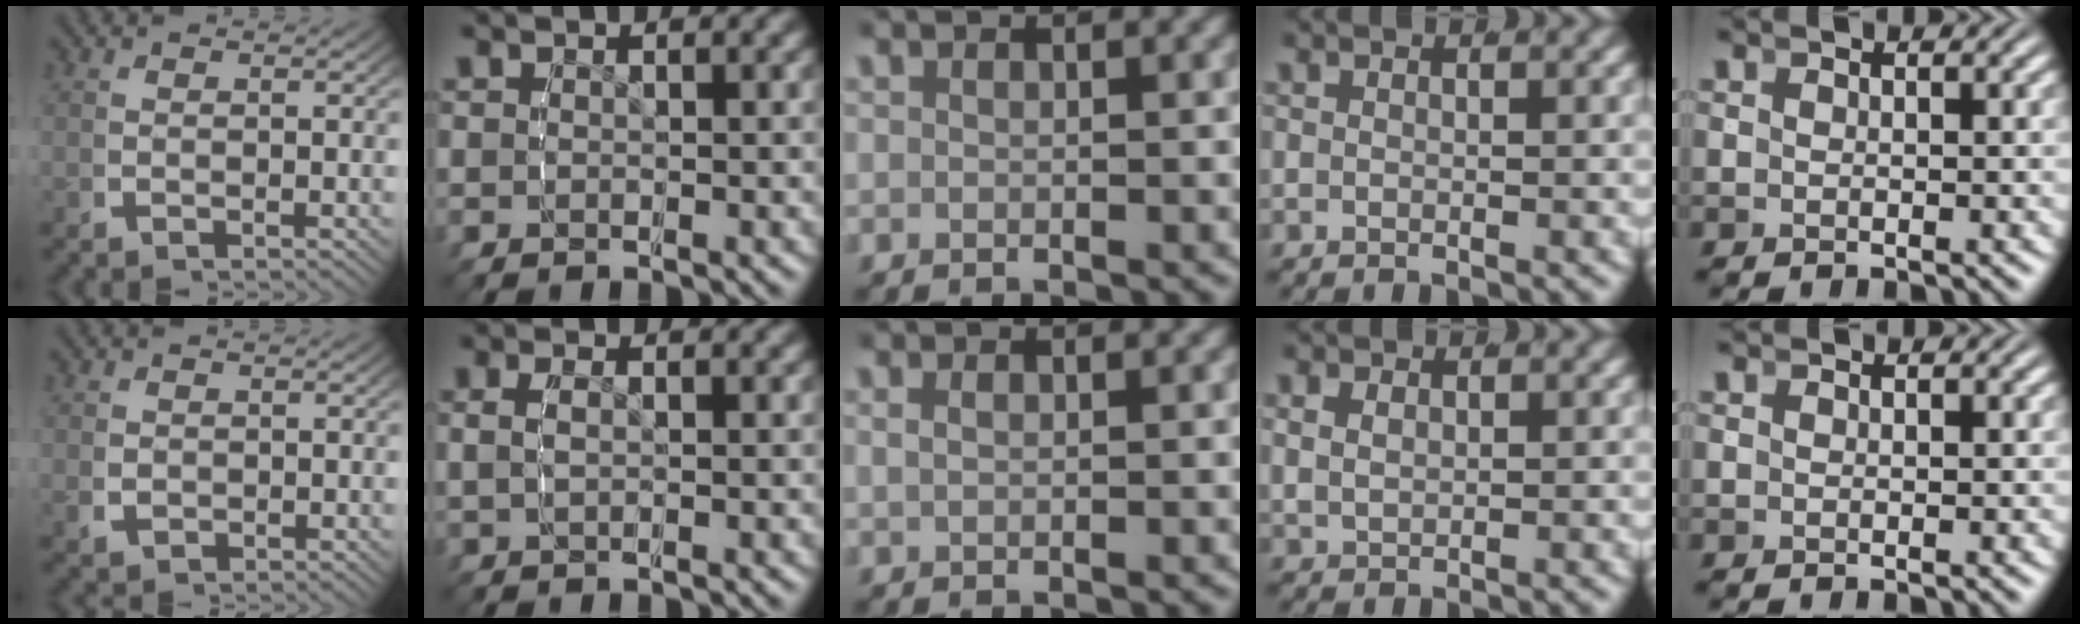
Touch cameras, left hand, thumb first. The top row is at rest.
{"thumb": {"total": 1.8, "force": [0.0, 1.6, 0.9], "torque": [-0.020, -0.008, 0.005]}, "index": {"total": 1.3, "force": [0.3, 0.6, 1.1], "torque": [-0.026, 0.002, 0.005]}, "middle": {"total": 0.6, "force": [0.2, 0.4, 0.4], "torque": [-0.011, 0.002, 0.004]}, "ring": {"total": 1.5, "force": [0.8, 1.0, 0.7], "torque": [-0.024, -0.006, 0.027]}}